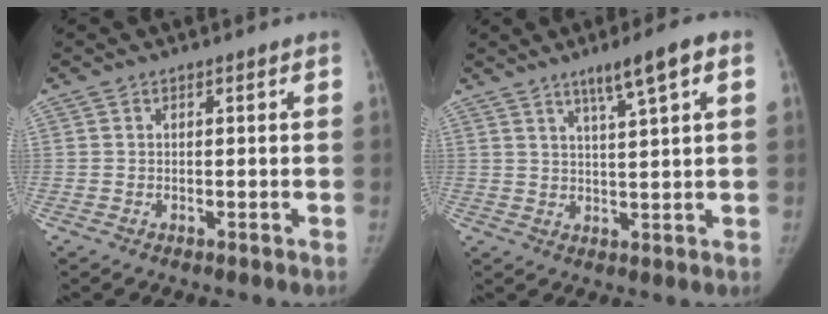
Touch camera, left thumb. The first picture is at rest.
{"total": 7.2, "force": [3.9, 0.4, 6.0], "torque": [-0.099, -0.011, 0.066]}